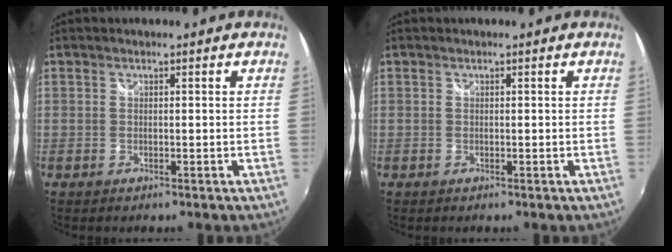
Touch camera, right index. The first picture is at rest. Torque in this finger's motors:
{"motor_torque": [0.00, 0.00, 0.00, 0.00]}